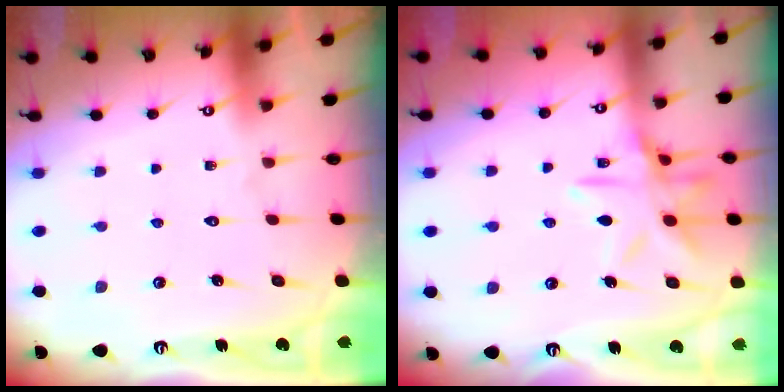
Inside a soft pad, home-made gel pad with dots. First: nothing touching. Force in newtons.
{"total": 11.1, "press": 11.0, "slide": 0.8}